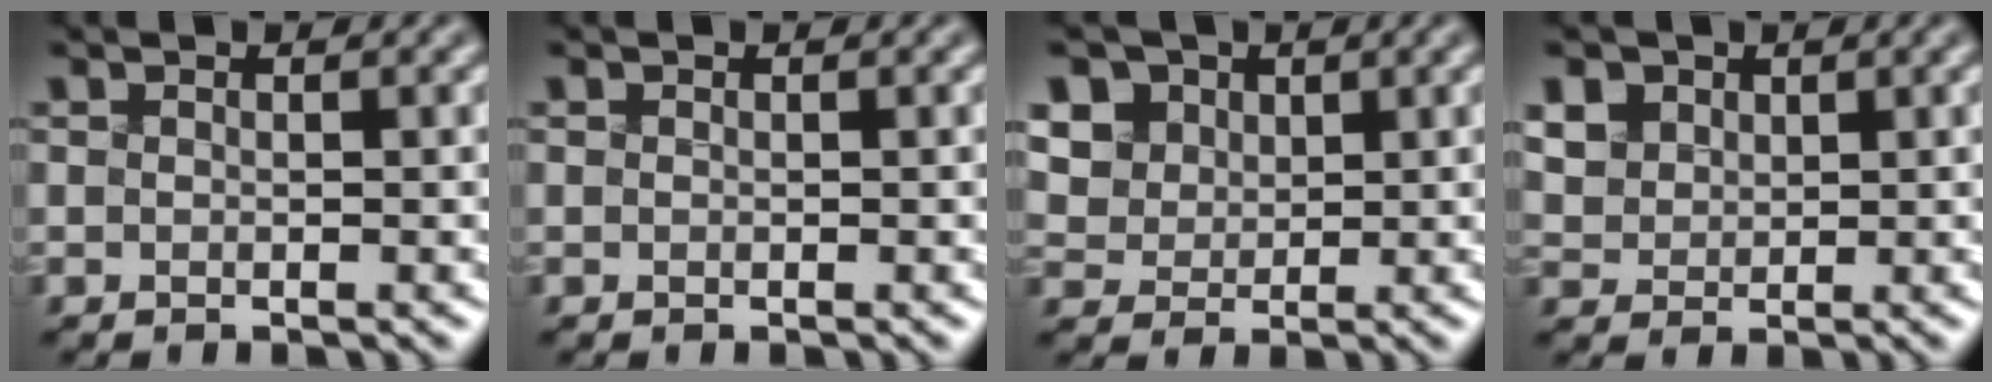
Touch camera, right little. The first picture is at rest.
{"total": 0.0}
{"total": 8.5, "force": [3.6, 6.8, 3.7], "torque": [-0.090, 0.023, 0.063]}
{"total": 6.9, "force": [3.2, 5.2, 3.2], "torque": [-0.083, 0.023, 0.054]}